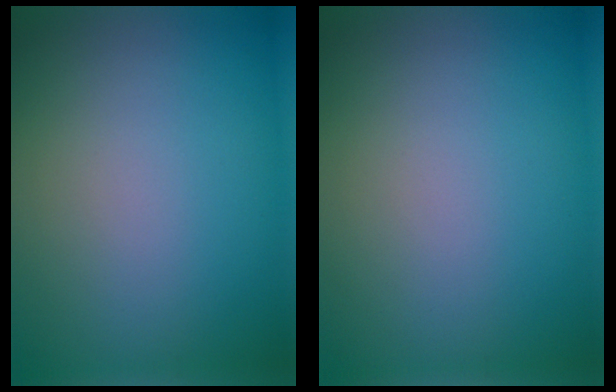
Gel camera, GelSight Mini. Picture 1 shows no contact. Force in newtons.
{"total": 0.0}